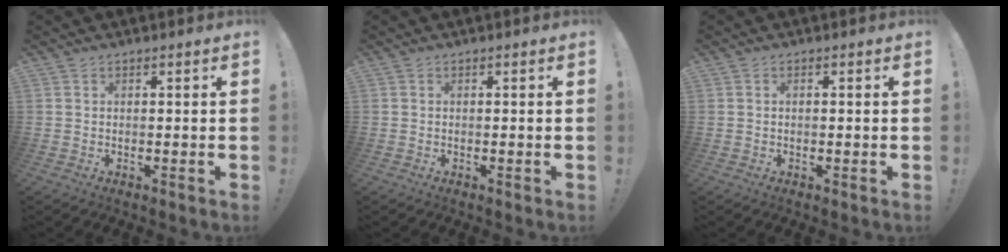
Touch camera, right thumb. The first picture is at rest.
{"total": 0.0}
{"total": 0.7, "force": [-0.3, 0.3, 0.6], "torque": [-0.016, 0.004, -0.004]}